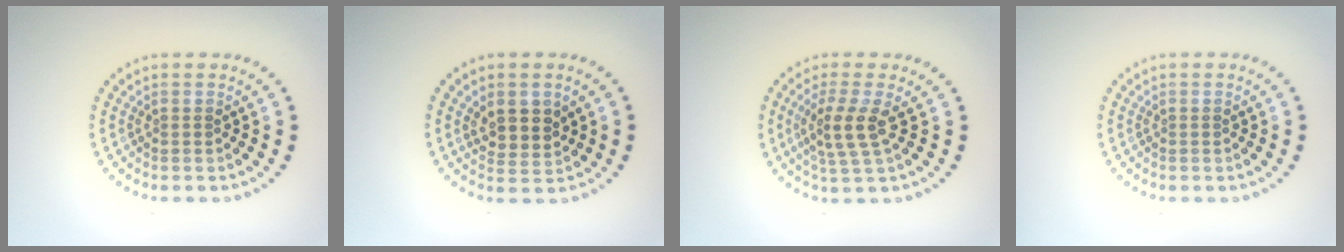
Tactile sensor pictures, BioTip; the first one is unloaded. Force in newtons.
{"total": 2.8, "press": 2.5, "slide": 1.3}
{"total": 3.2, "press": 2.8, "slide": 1.5}
{"total": 0.0}